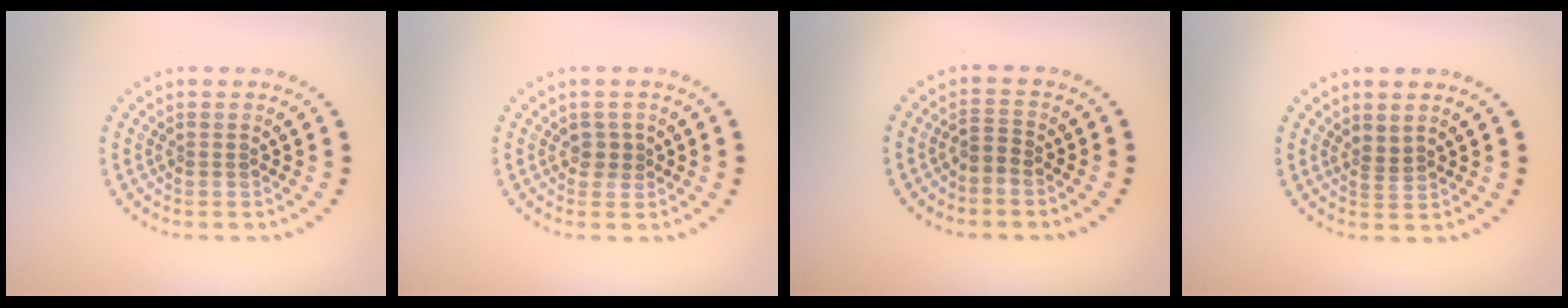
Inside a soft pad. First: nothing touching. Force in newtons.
{"total": 1.0, "press": 0.8, "slide": 0.7}
{"total": 1.5, "press": 1.1, "slide": 0.9}
{"total": 1.3, "press": 0.9, "slide": 0.9}